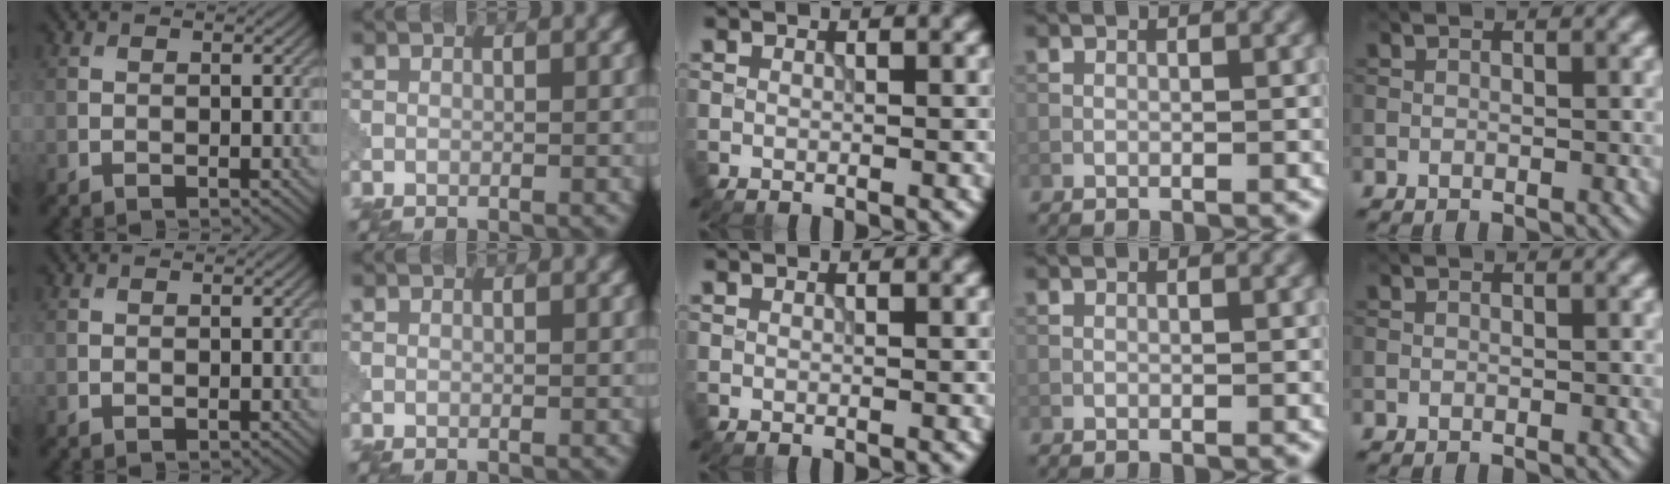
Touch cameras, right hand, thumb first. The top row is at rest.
{}